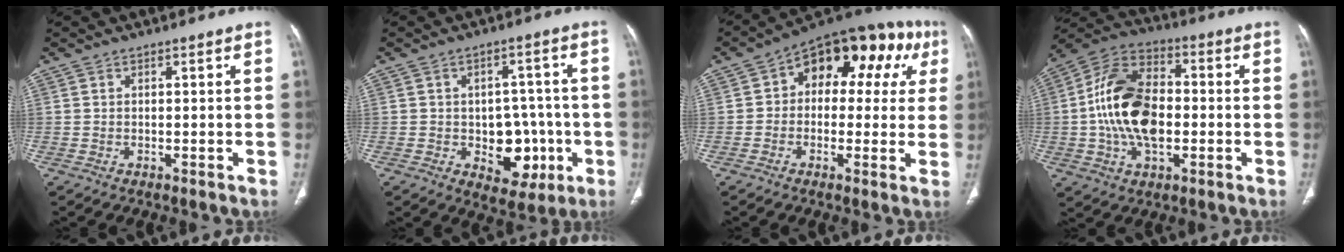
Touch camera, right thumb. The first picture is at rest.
{"total": 10.3, "force": [-2.5, 7.3, 6.8], "torque": [-0.044, 0.021, -0.023]}
{"total": 18.1, "force": [4.7, 11.3, 13.3], "torque": [-0.113, 0.038, 0.051]}
{"total": 17.4, "force": [-1.2, 10.7, 13.7], "torque": [-0.244, 0.027, -0.026]}